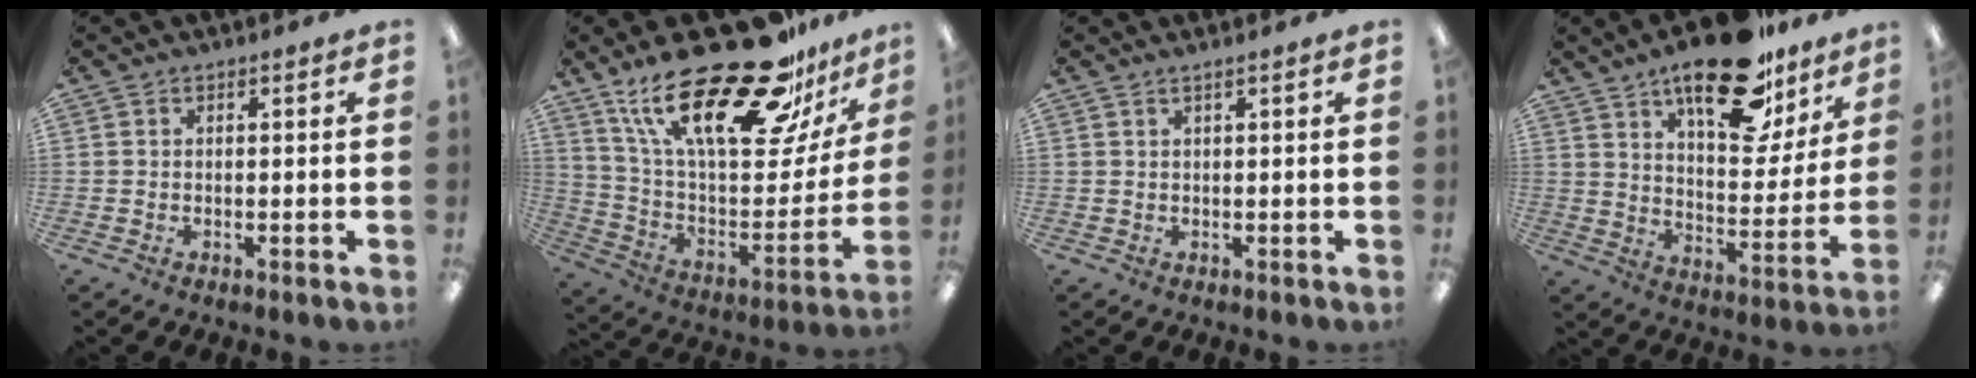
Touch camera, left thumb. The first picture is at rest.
{"total": 31.5, "force": [21.1, 11.0, 20.7], "torque": [-0.337, -0.131, 0.361]}
{"total": 1.0, "force": [0.7, 0.0, 0.8], "torque": [-0.015, -0.001, 0.012]}
{"total": 22.5, "force": [15.5, 9.7, 13.1], "torque": [-0.190, -0.085, 0.259]}